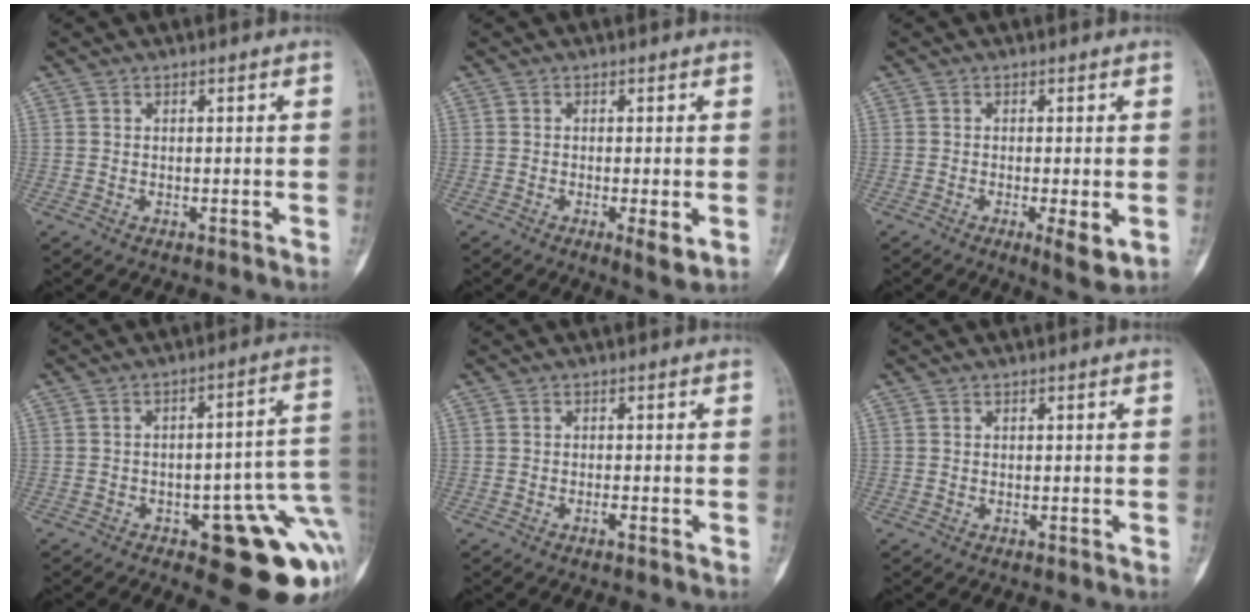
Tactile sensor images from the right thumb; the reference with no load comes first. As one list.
[{"total": 3.5, "force": [-0.8, 0.8, 3.3], "torque": [-0.056, -0.011, -0.015]}, {"total": 4.7, "force": [-1.1, 1.1, 4.4], "torque": [-0.071, -0.013, -0.019]}, {"total": 17.6, "force": [-5.4, 6.3, 15.5], "torque": [-0.131, 0.037, -0.052]}, {"total": 0.8, "force": [-0.5, 0.2, 0.6], "torque": [-0.011, 0.001, -0.009]}, {"total": 0.0}]